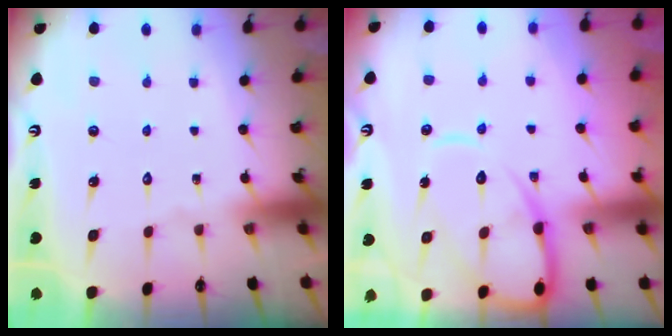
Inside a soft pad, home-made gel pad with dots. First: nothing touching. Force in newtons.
{"total": 12.8, "press": 12.7, "slide": 1.4}